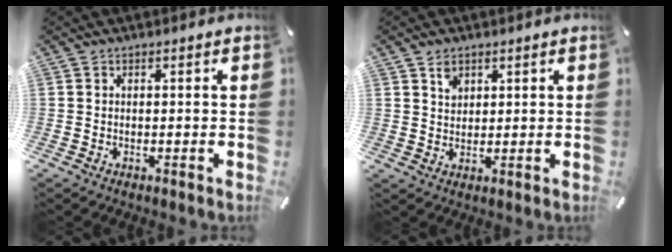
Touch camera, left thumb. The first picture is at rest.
{"total": 3.3, "force": [1.9, 2.6, 0.9], "torque": [0.003, -0.007, 0.031]}